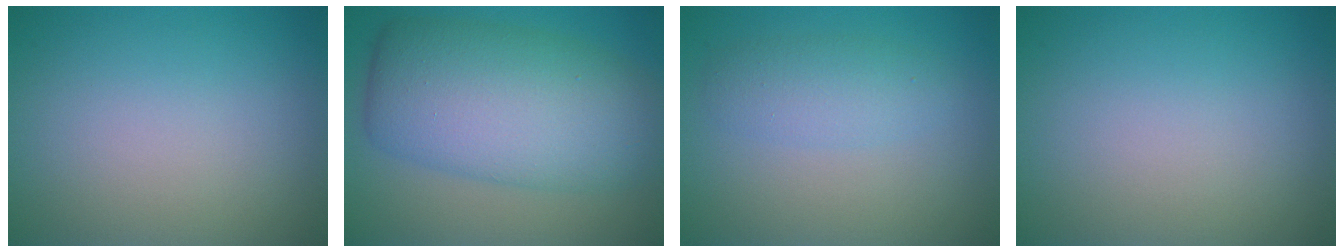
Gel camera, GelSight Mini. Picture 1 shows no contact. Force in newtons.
{"total": 10.1, "press": 10.1, "slide": 0.3}
{"total": 2.5, "press": 2.5, "slide": 0.2}
{"total": 0.0}